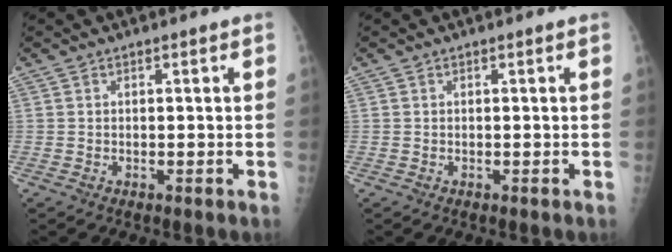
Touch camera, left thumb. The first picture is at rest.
{"total": 0.0}